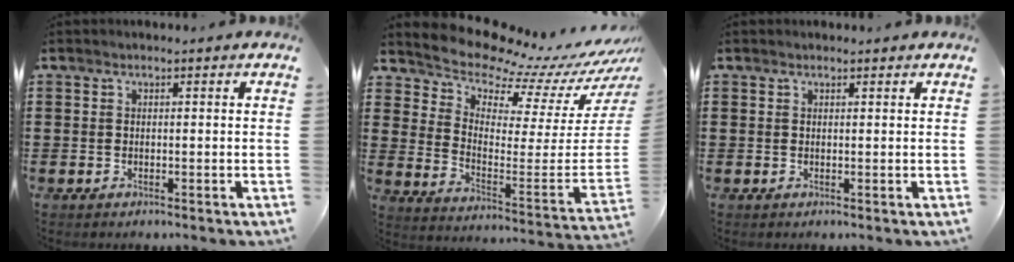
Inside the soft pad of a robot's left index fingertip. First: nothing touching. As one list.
[{"total": 8.0, "force": [7.7, 1.4, 1.6], "torque": [-0.046, -0.099, 0.123]}, {"total": 0.5, "force": [0.5, 0.1, 0.2], "torque": [-0.004, 0.000, 0.010]}]